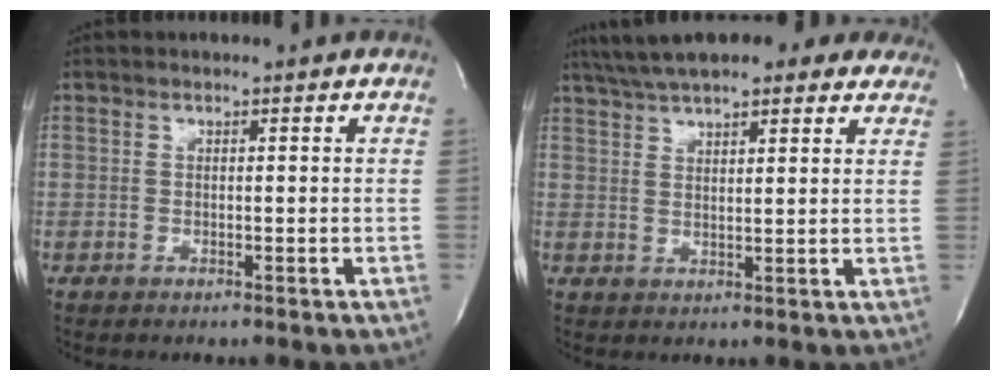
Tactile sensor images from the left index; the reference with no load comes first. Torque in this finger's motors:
{"motor_torque": [1.11, -1.03, 0.67, 0.11]}